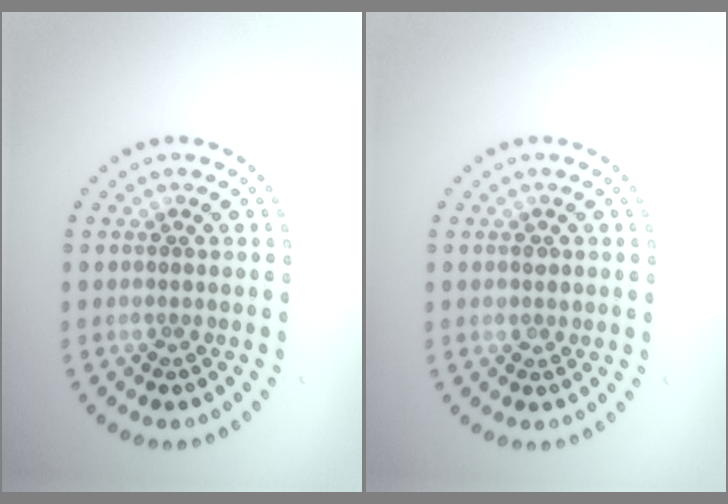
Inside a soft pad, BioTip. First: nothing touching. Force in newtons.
{"total": 0.9, "press": 0.8, "slide": 0.4}